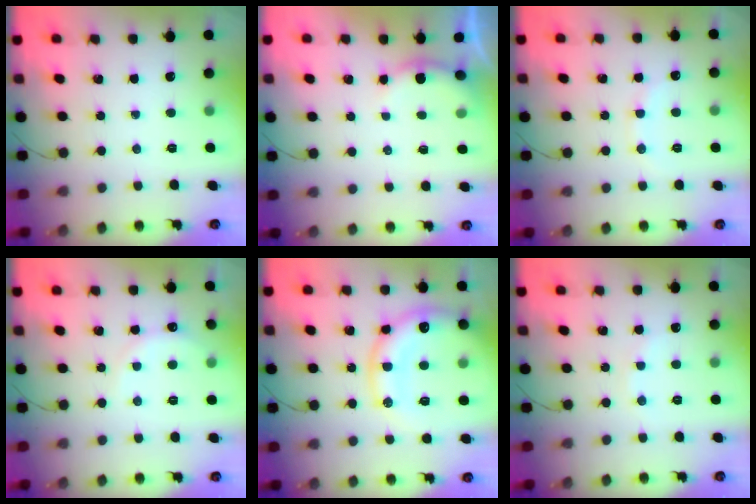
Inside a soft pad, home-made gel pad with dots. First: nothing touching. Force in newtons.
{"total": 5.0, "press": 4.9, "slide": 0.8}
{"total": 5.7, "press": 5.5, "slide": 1.7}
{"total": 6.7, "press": 6.6, "slide": 1.3}
{"total": 20.1, "press": 19.8, "slide": 3.5}
{"total": 4.1, "press": 3.9, "slide": 1.1}